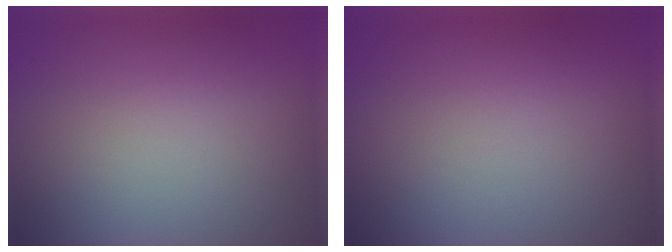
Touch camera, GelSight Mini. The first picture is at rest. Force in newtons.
{"total": 0.0}